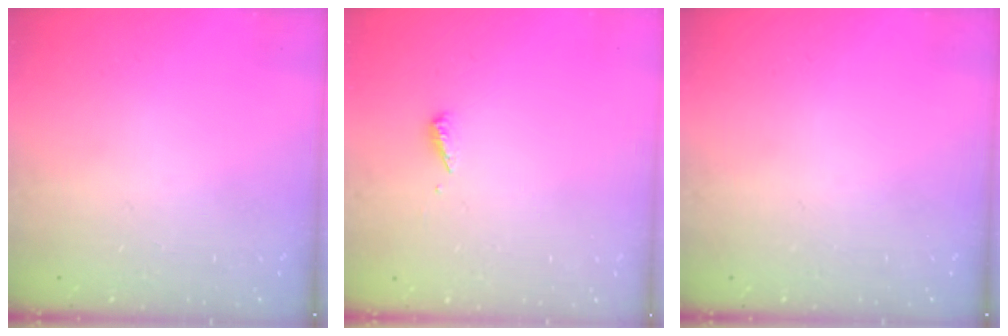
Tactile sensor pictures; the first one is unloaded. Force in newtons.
{"total": 2.5, "press": 2.5, "slide": 0.1}
{"total": 0.0}